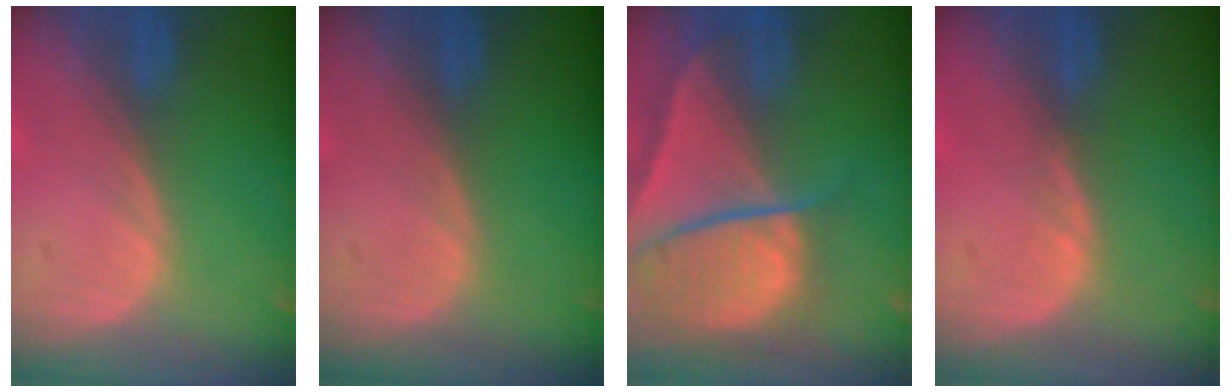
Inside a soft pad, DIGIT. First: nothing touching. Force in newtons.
{"total": 0.0}
{"total": 10.3, "press": 8.7, "slide": 5.5}
{"total": 0.7, "press": 0.7, "slide": 0.2}